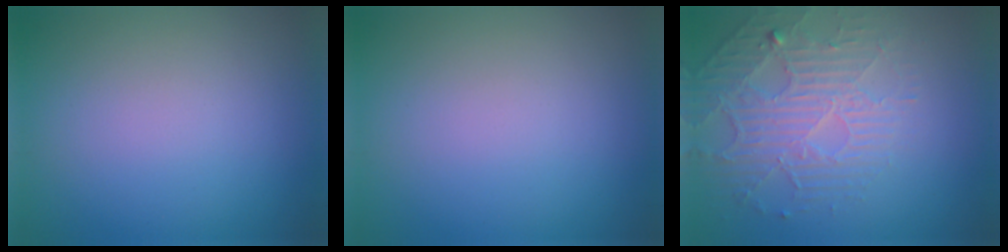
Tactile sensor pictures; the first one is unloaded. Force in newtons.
{"total": 0.0}
{"total": 4.6, "press": 3.5, "slide": 3.0}